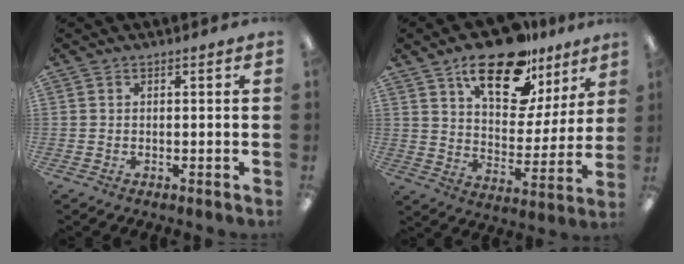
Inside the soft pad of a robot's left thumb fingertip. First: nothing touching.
{"total": 19.4, "force": [13.0, 8.8, 11.3], "torque": [-0.175, -0.067, 0.221]}